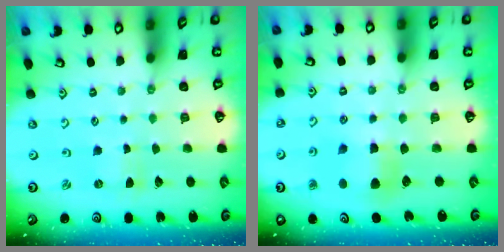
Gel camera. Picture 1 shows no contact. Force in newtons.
{"total": 5.8, "press": 5.8, "slide": 0.5}